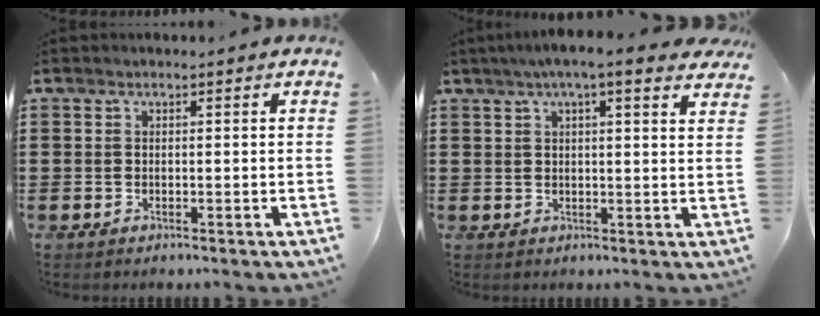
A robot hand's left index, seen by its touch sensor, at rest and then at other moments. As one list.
[{"total": 5.0, "force": [3.8, 0.8, 3.2], "torque": [-0.066, 0.000, 0.063]}]